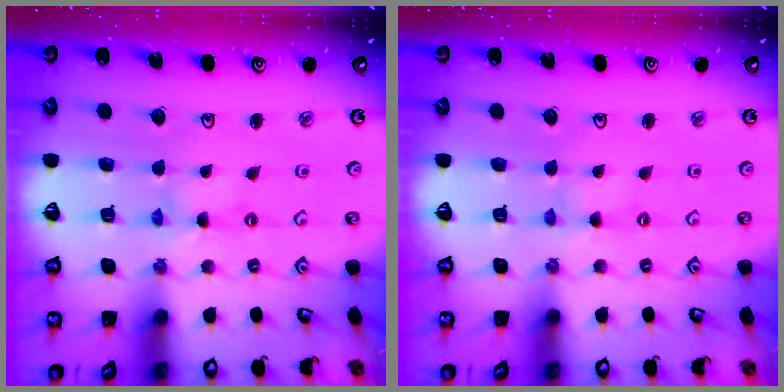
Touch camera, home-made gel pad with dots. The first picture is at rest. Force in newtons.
{"total": 0.0}